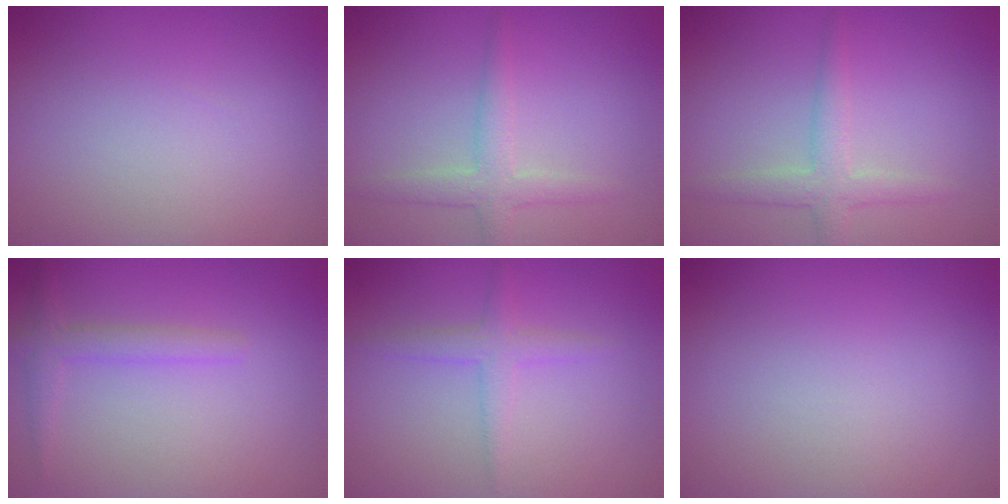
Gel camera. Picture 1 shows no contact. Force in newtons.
{"total": 2.6, "press": 2.6, "slide": 0.0}
{"total": 2.6, "press": 2.6, "slide": 0.0}
{"total": 1.9, "press": 1.9, "slide": 0.1}
{"total": 2.0, "press": 2.0, "slide": 0.1}
{"total": 0.0}